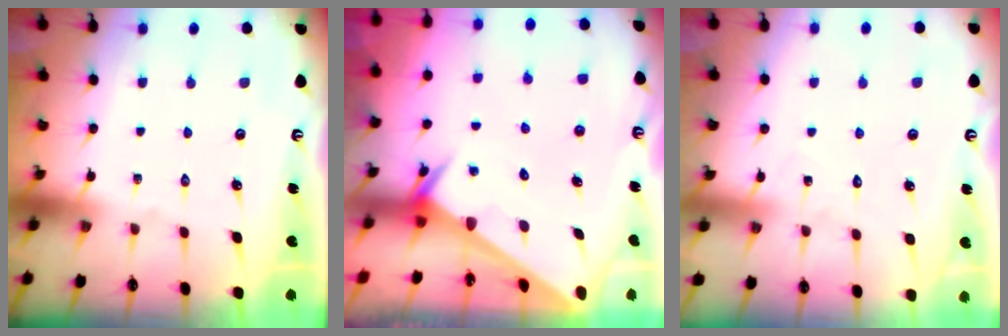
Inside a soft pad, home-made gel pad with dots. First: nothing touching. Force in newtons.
{"total": 2.4, "press": 2.4, "slide": 0.0}
{"total": 7.2, "press": 7.2, "slide": 0.6}